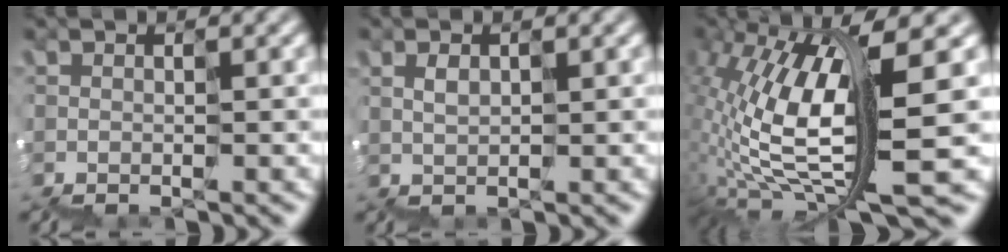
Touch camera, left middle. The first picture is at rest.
{"total": 1.2, "force": [0.7, -0.5, -0.9], "torque": [0.001, 0.017, 0.014]}
{"total": 10.7, "force": [1.5, 2.7, 10.3], "torque": [-0.217, 0.012, 0.043]}